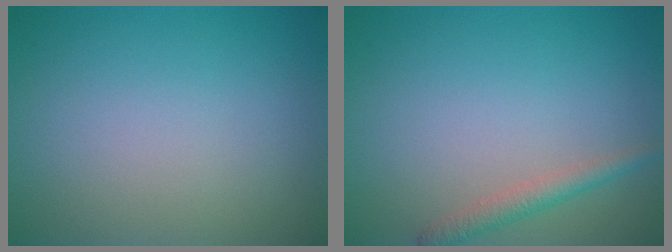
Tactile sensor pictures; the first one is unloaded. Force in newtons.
{"total": 1.8, "press": 1.8, "slide": 0.1}